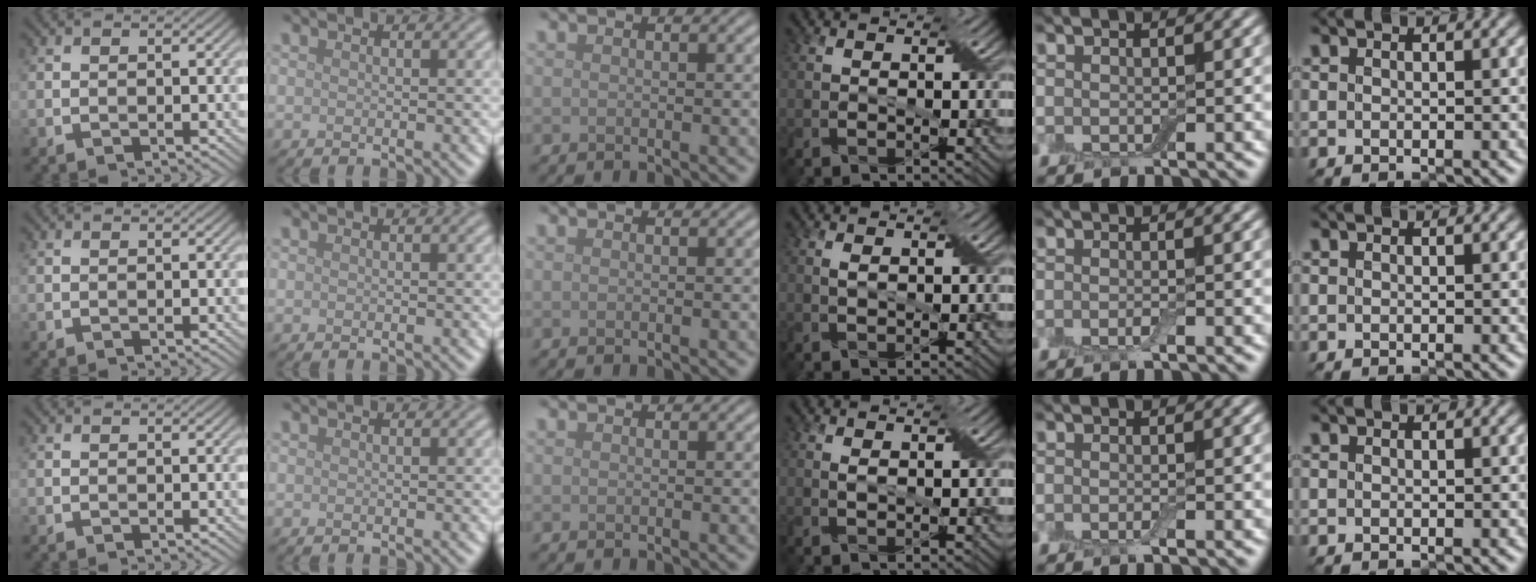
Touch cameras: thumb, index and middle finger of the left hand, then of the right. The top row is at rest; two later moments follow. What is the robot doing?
{"motion": "shake", "object": "box of matches"}